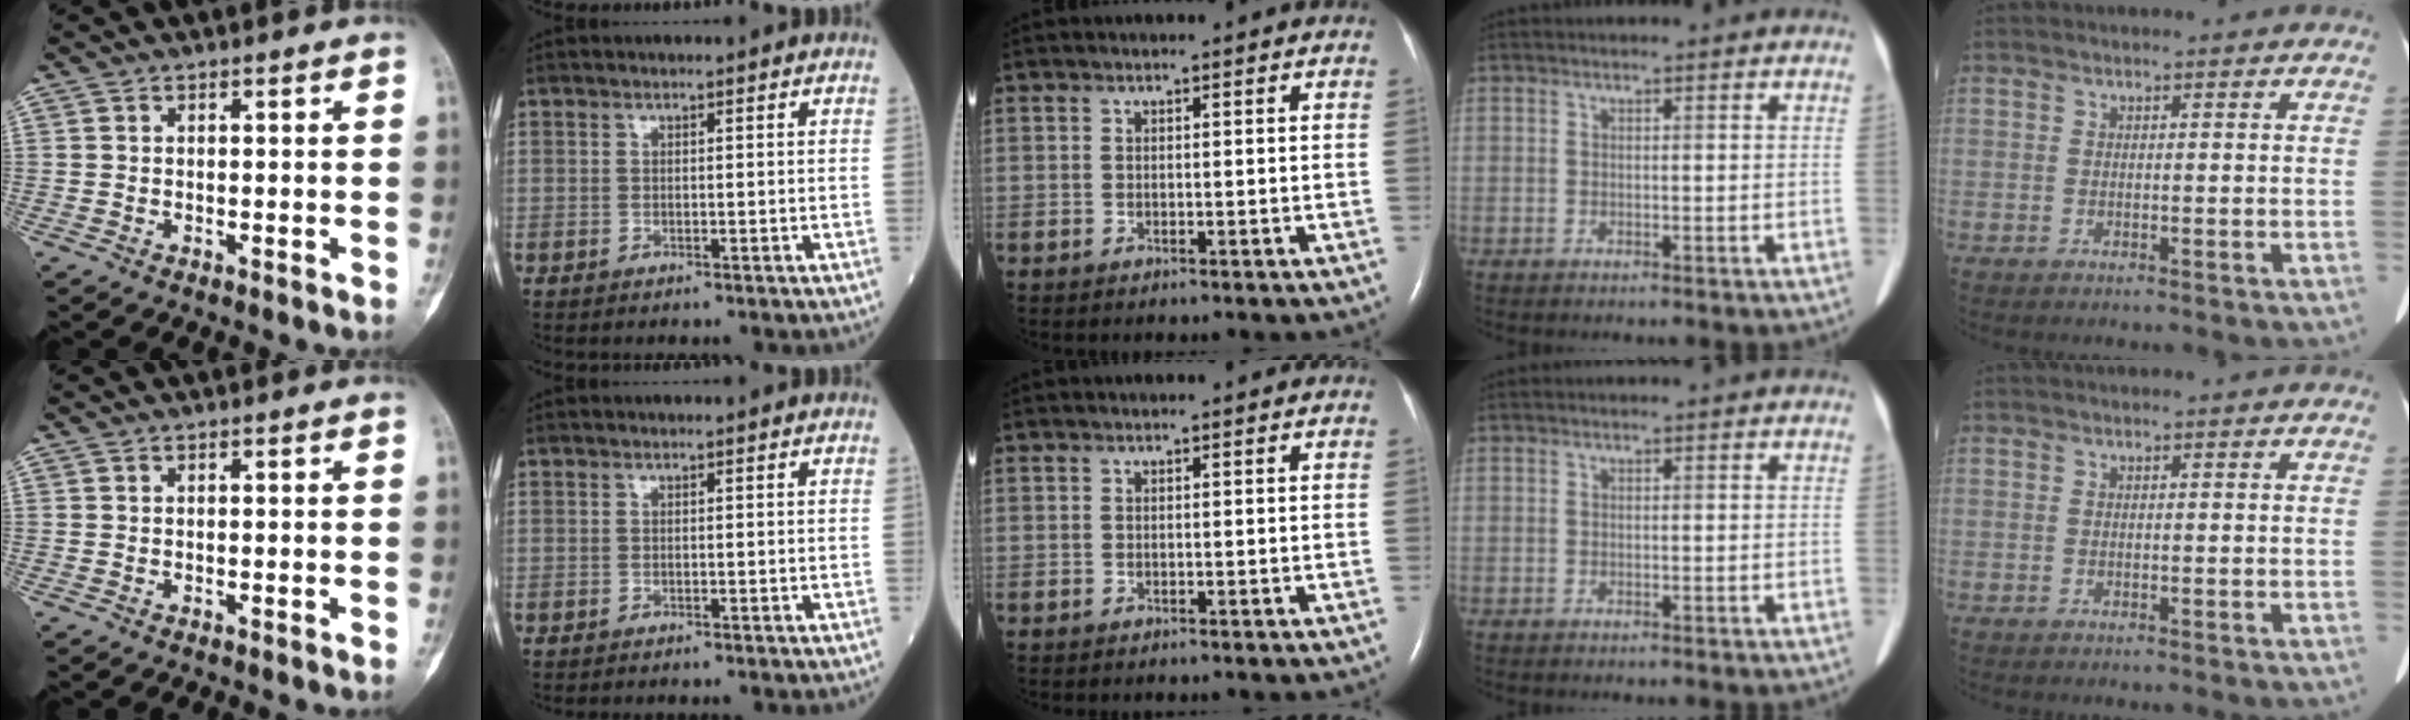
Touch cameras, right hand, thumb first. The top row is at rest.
{}